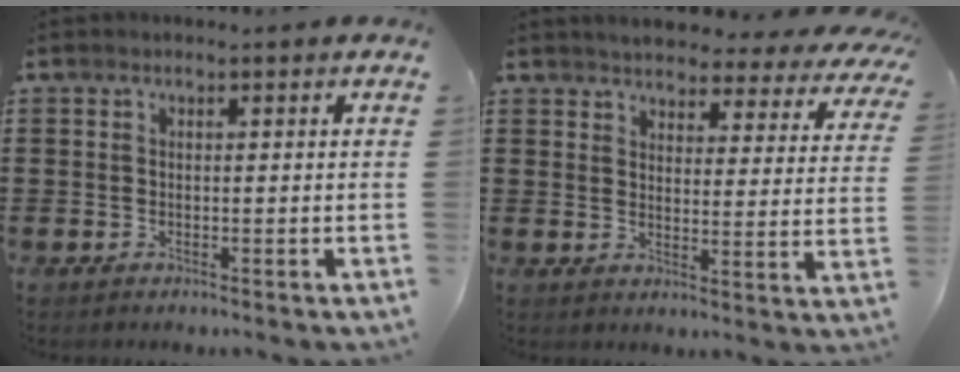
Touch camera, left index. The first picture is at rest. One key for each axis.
{"total": 3.9, "fx": 3.9, "fy": 0.2, "fz": 0.4, "tx": -0.032, "ty": -0.030, "tz": 0.064}